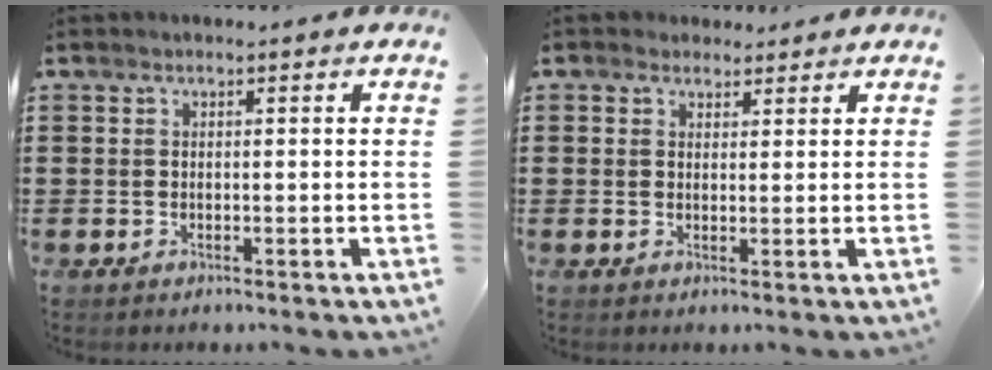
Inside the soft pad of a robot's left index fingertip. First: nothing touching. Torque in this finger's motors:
{"motor_torque": [0.63, -0.65, 0.14, 0.03]}